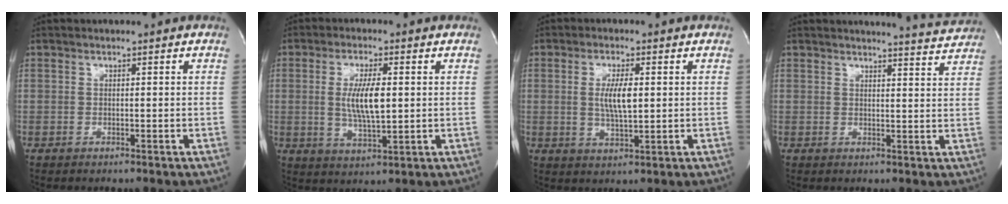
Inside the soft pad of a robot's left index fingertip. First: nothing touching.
{"total": 7.0, "force": [0.7, 1.6, 6.8], "torque": [-0.135, -0.005, 0.017]}
{"total": 5.3, "force": [0.7, 1.1, 5.1], "torque": [-0.098, -0.002, 0.014]}
{"total": 6.0, "force": [6.0, -0.6, 0.1], "torque": [-0.012, -0.021, 0.062]}